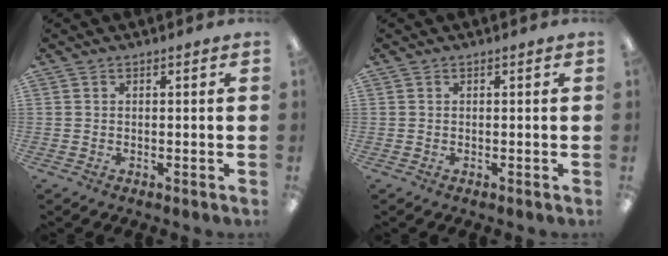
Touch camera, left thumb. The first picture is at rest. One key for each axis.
{"total": 0.0}